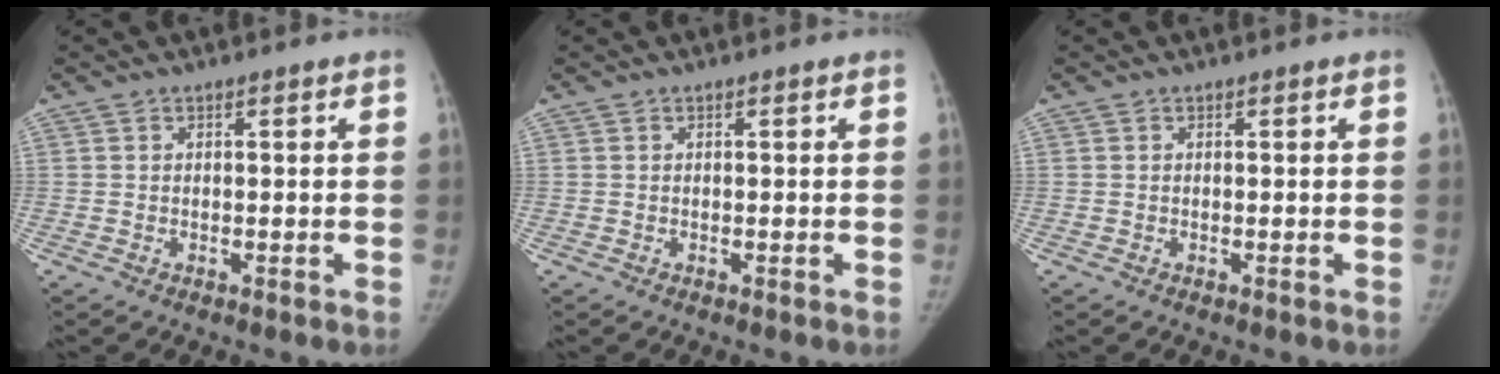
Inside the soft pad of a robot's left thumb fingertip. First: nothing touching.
{"total": 0.0}
{"total": 0.0}